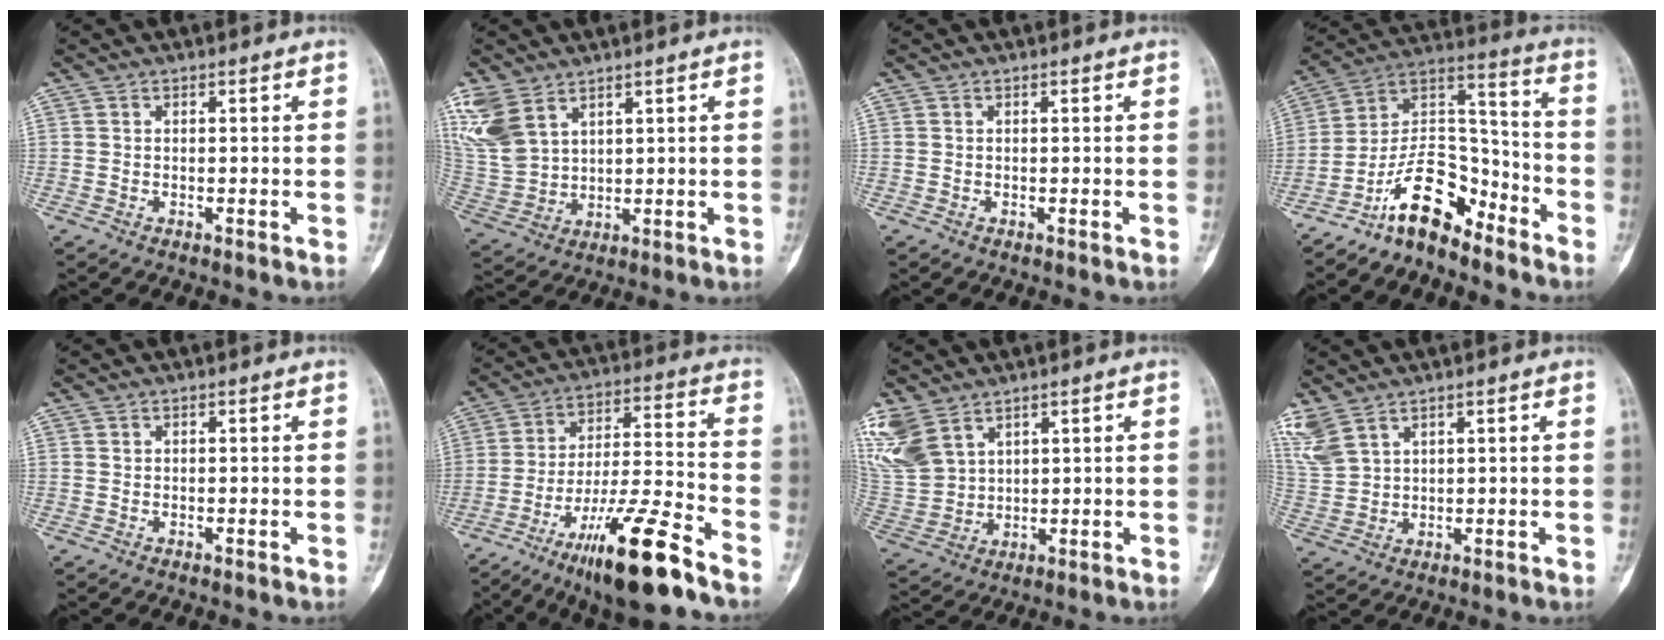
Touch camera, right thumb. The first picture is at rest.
{"total": 10.8, "force": [6.4, 6.4, 5.8], "torque": [-0.128, -0.016, 0.152]}
{"total": 0.0}
{"total": 13.0, "force": [-9.5, 5.7, 6.8], "torque": [-0.101, 0.105, -0.181]}
{"total": 0.0}
{"total": 17.6, "force": [-11.5, 2.4, 13.1], "torque": [-0.246, 0.057, -0.198]}
{"total": 13.4, "force": [7.7, 8.6, 6.8], "torque": [-0.169, -0.014, 0.177]}
{"total": 7.7, "force": [5.4, 3.9, 3.9], "torque": [-0.096, -0.013, 0.129]}